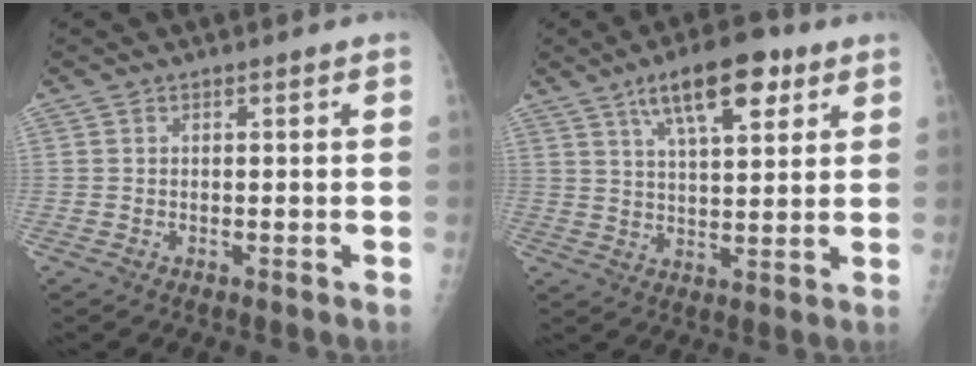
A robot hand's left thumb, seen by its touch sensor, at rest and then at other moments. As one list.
[{"total": 12.6, "force": [6.8, 4.7, 9.5], "torque": [-0.131, -0.020, 0.110]}]